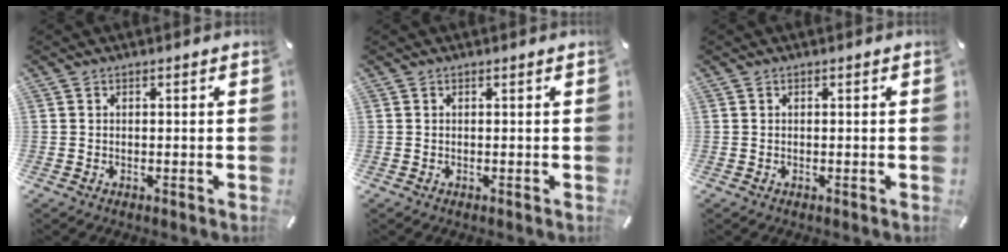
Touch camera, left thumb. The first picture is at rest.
{"total": 0.0}
{"total": 0.0}